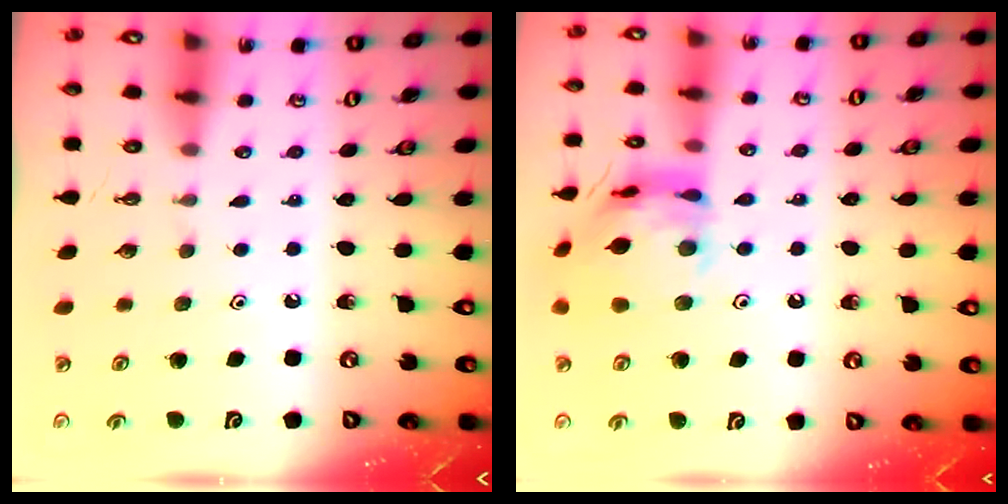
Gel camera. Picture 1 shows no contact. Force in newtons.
{"total": 16.4, "press": 16.3, "slide": 1.7}